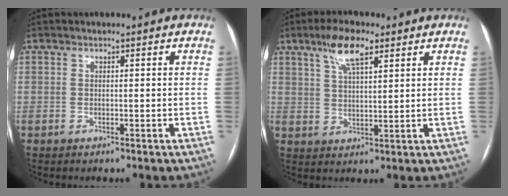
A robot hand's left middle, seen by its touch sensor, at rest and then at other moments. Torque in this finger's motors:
{"motor_torque": [0.71, -0.64, 0.15, 0.06]}